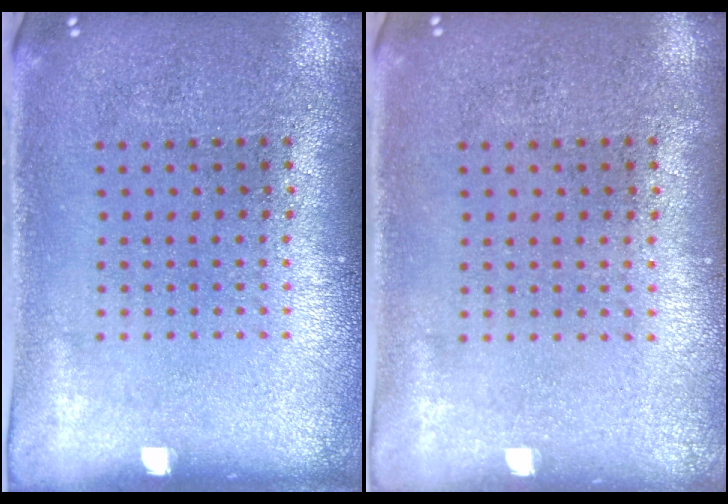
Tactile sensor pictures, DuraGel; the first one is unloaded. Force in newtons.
{"total": 0.0}